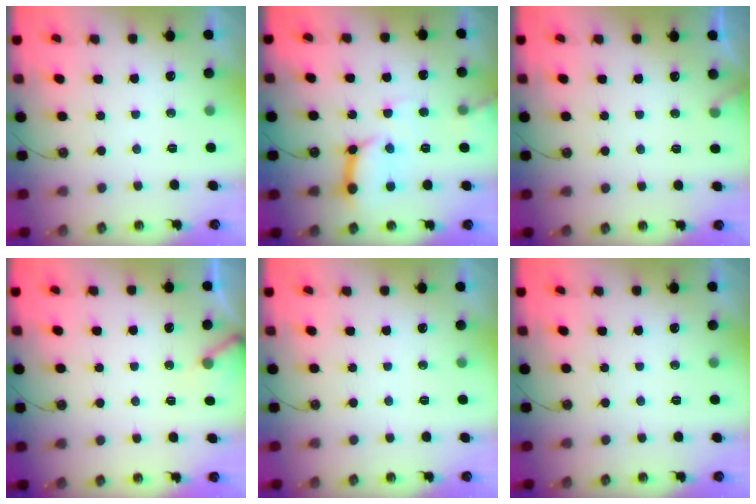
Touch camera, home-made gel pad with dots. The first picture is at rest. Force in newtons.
{"total": 11.9, "press": 11.8, "slide": 1.3}
{"total": 3.7, "press": 3.7, "slide": 0.2}
{"total": 4.1, "press": 4.0, "slide": 0.3}
{"total": 0.0}
{"total": 0.0}